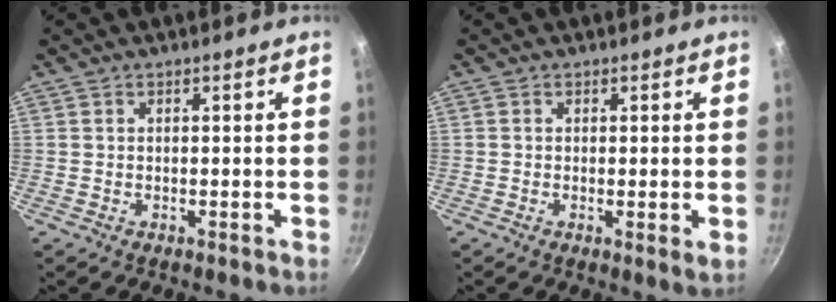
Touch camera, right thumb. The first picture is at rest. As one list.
[{"total": 1.7, "force": [0.0, 0.1, 1.7], "torque": [-0.027, -0.010, -0.004]}]